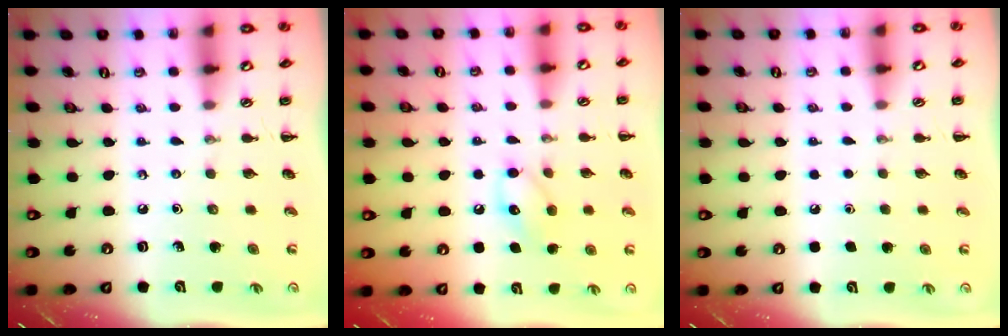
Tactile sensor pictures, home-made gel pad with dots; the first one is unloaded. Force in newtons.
{"total": 9.4, "press": 9.3, "slide": 1.1}
{"total": 1.6, "press": 1.6, "slide": 0.1}